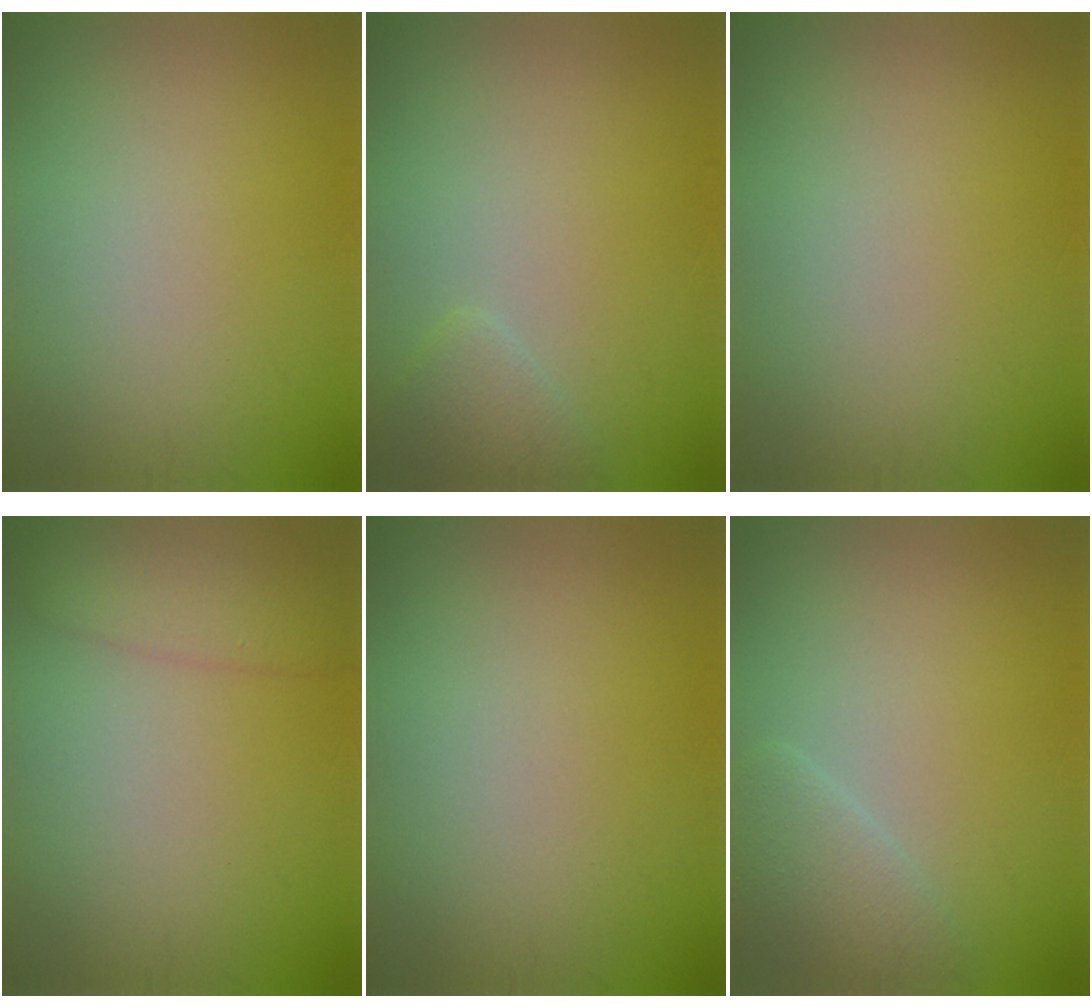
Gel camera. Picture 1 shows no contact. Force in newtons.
{"total": 1.6, "press": 1.6, "slide": 0.1}
{"total": 0.0}
{"total": 2.8, "press": 2.8, "slide": 0.1}
{"total": 0.0}
{"total": 2.5, "press": 2.5, "slide": 0.1}